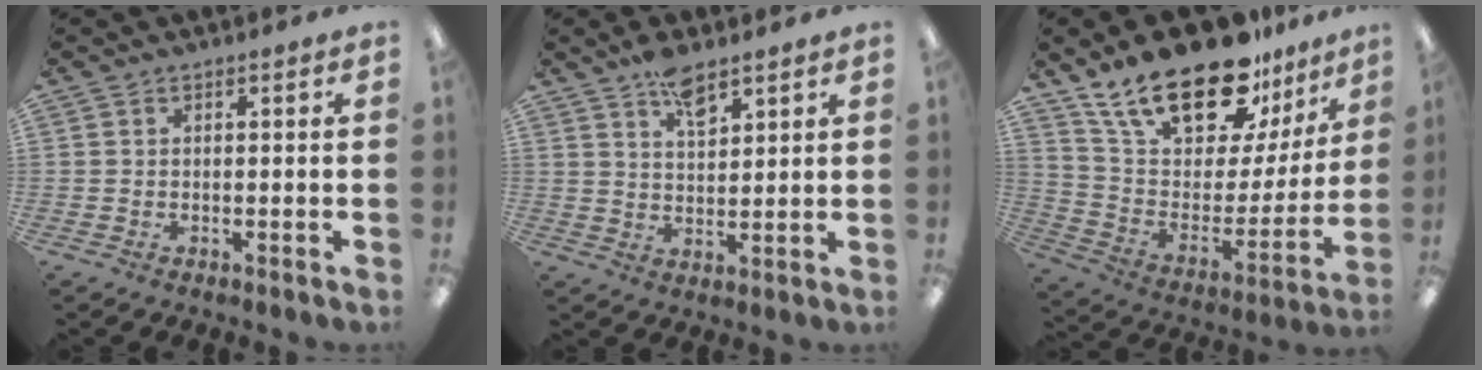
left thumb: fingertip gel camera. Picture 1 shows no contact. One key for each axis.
{"total": 6.6, "fx": 4.7, "fy": 2.8, "fz": 3.7, "tx": -0.061, "ty": -0.022, "tz": 0.083}
{"total": 25.0, "fx": 18.4, "fy": 10.4, "fz": 13.3, "tx": -0.232, "ty": -0.117, "tz": 0.324}